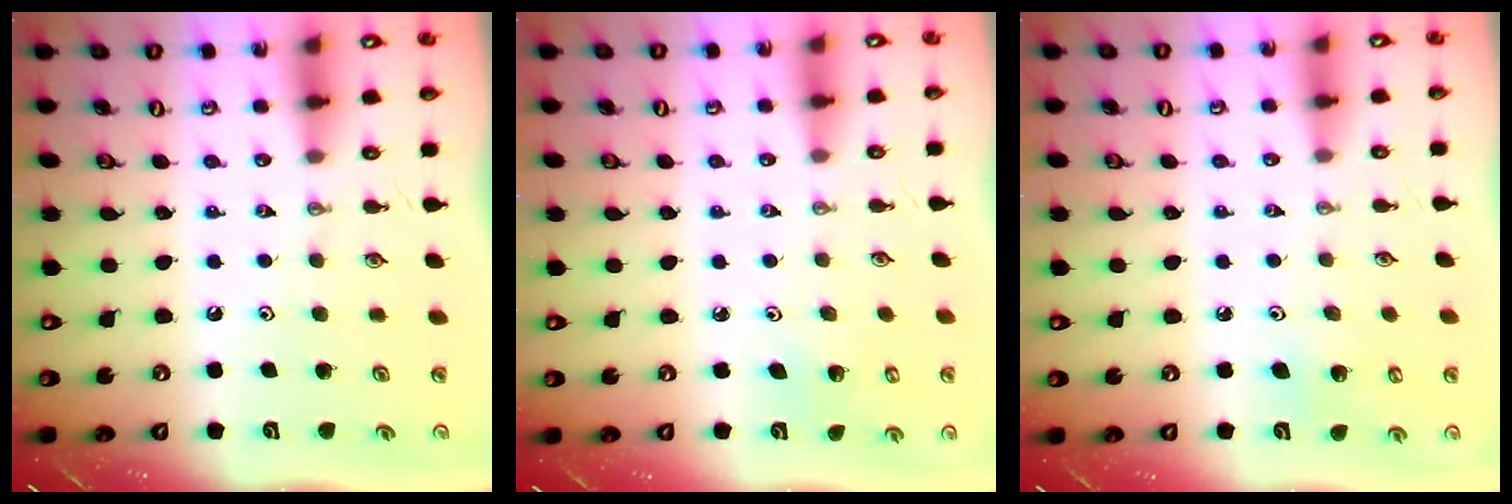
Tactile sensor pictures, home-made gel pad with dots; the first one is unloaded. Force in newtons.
{"total": 3.2, "press": 3.1, "slide": 0.2}
{"total": 5.5, "press": 5.4, "slide": 0.4}